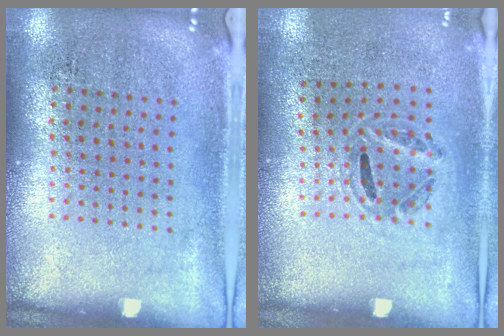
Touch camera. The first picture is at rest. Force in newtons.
{"total": 1.2, "press": 0.8, "slide": 0.9}